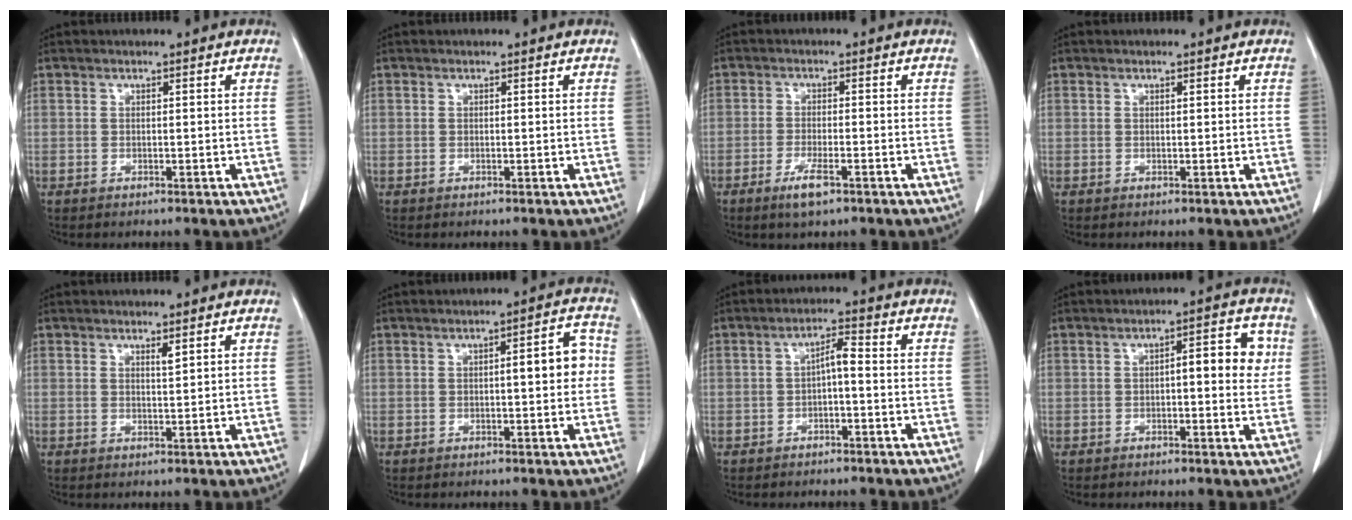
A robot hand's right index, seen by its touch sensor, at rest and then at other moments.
{"total": 0.0}
{"total": 4.1, "force": [-2.5, 0.7, 3.2], "torque": [-0.064, -0.005, -0.043]}
{"total": 0.0}
{"total": 1.2, "force": [0.8, 0.0, 0.9], "torque": [-0.017, -0.006, 0.014]}
{"total": 5.1, "force": [0.1, 1.2, 5.0], "torque": [-0.062, 0.017, -0.002]}
{"total": 3.1, "force": [-0.4, 0.7, 3.0], "torque": [-0.051, 0.013, -0.007]}
{"total": 6.2, "force": [0.7, 1.9, 5.9], "torque": [-0.073, 0.017, 0.006]}